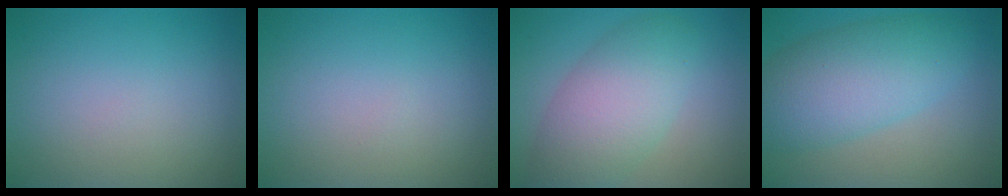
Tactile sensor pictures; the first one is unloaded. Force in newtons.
{"total": 0.0}
{"total": 6.6, "press": 6.6, "slide": 0.4}
{"total": 7.5, "press": 7.5, "slide": 0.2}